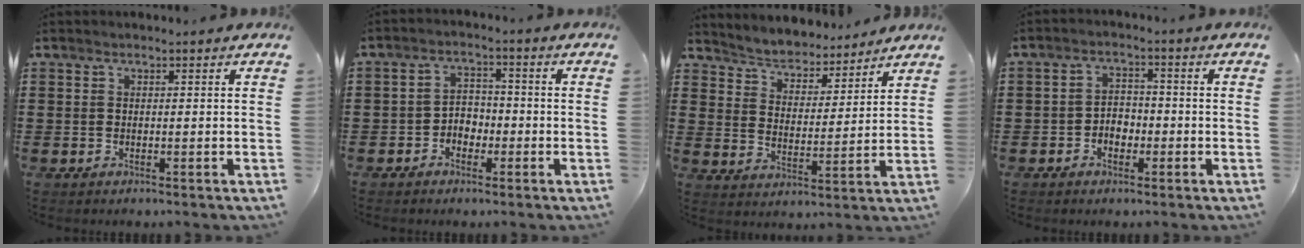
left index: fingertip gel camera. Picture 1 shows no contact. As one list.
[{"total": 2.9, "force": [-1.8, 2.0, 1.1], "torque": [-0.027, 0.009, -0.040]}, {"total": 4.2, "force": [4.2, 0.5, -0.2], "torque": [-0.023, -0.036, 0.068]}, {"total": 2.7, "force": [-1.4, 1.9, 1.3], "torque": [-0.029, 0.006, -0.031]}]